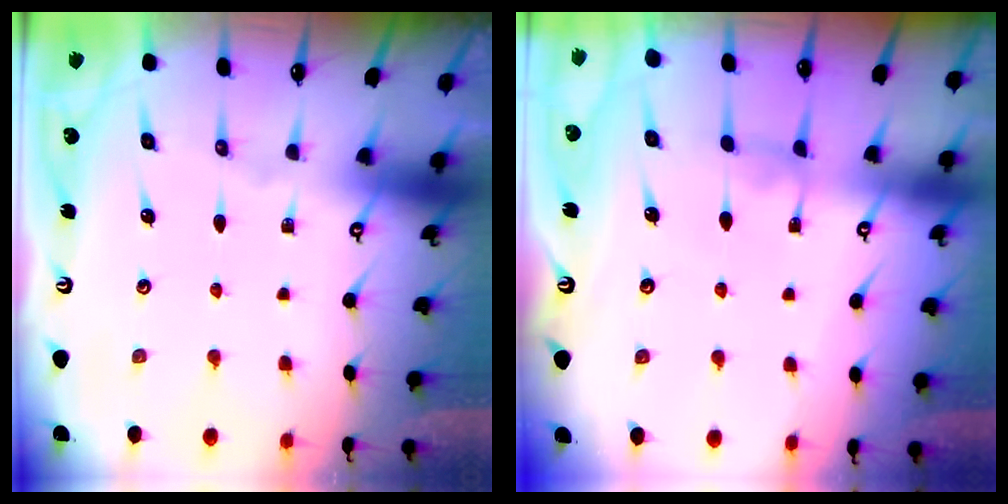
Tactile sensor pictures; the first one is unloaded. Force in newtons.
{"total": 0.8, "press": 0.6, "slide": 0.6}